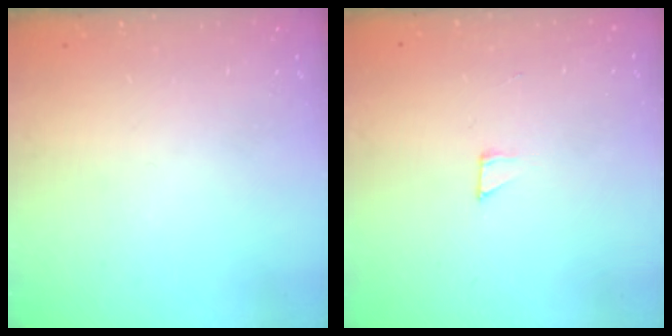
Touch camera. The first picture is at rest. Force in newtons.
{"total": 2.6, "press": 2.6, "slide": 0.1}